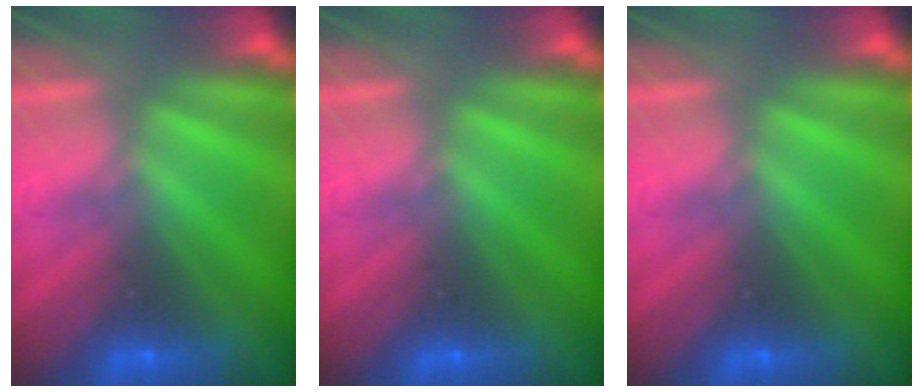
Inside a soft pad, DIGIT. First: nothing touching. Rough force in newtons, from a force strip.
{"total": 0.0}
{"total": 0.0}